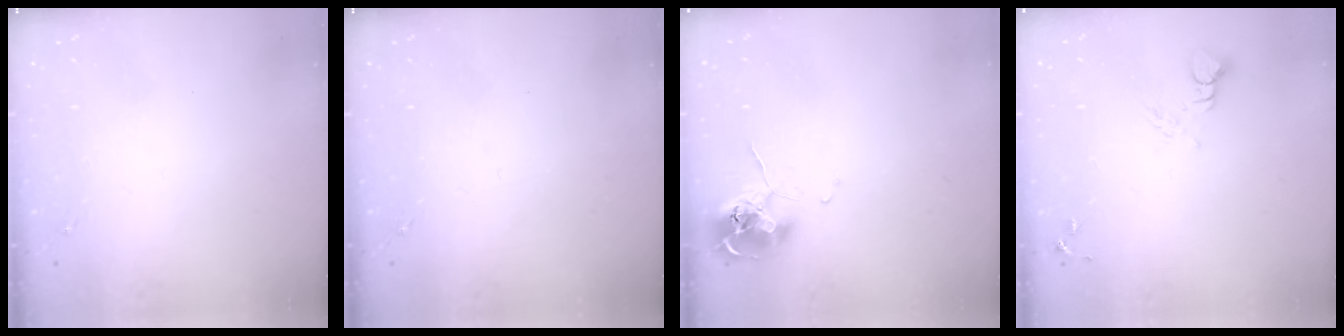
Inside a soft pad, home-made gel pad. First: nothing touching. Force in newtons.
{"total": 0.0}
{"total": 9.8, "press": 9.8, "slide": 0.5}
{"total": 5.0, "press": 4.9, "slide": 0.5}